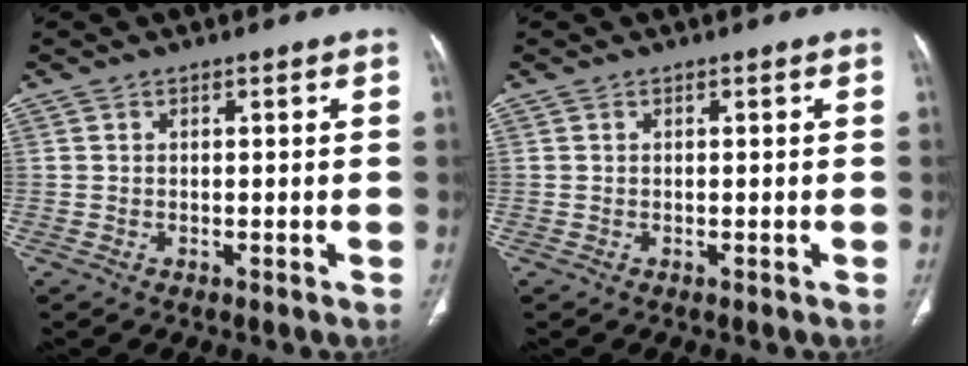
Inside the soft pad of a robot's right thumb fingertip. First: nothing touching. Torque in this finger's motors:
{"motor_torque": [0.00, 0.00, -0.07, 0.04, 0.00]}